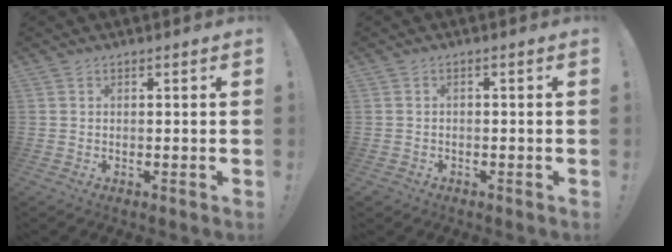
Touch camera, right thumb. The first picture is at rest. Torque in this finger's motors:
{"motor_torque": [-0.17, -0.21, 0.09, -0.06, 0.00]}